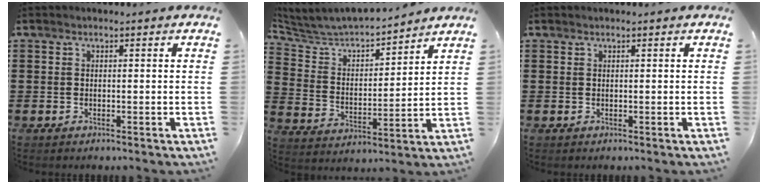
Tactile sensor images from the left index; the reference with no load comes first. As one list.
[{"total": 5.2, "force": [4.9, 1.1, 1.0], "torque": [-0.050, -0.038, 0.078]}, {"total": 0.0}]